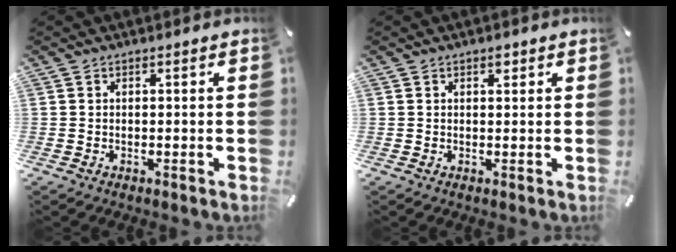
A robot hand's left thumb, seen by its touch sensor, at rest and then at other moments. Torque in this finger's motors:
{"motor_torque": [0.18, 0.02, 0.21, -0.25, 0.05]}